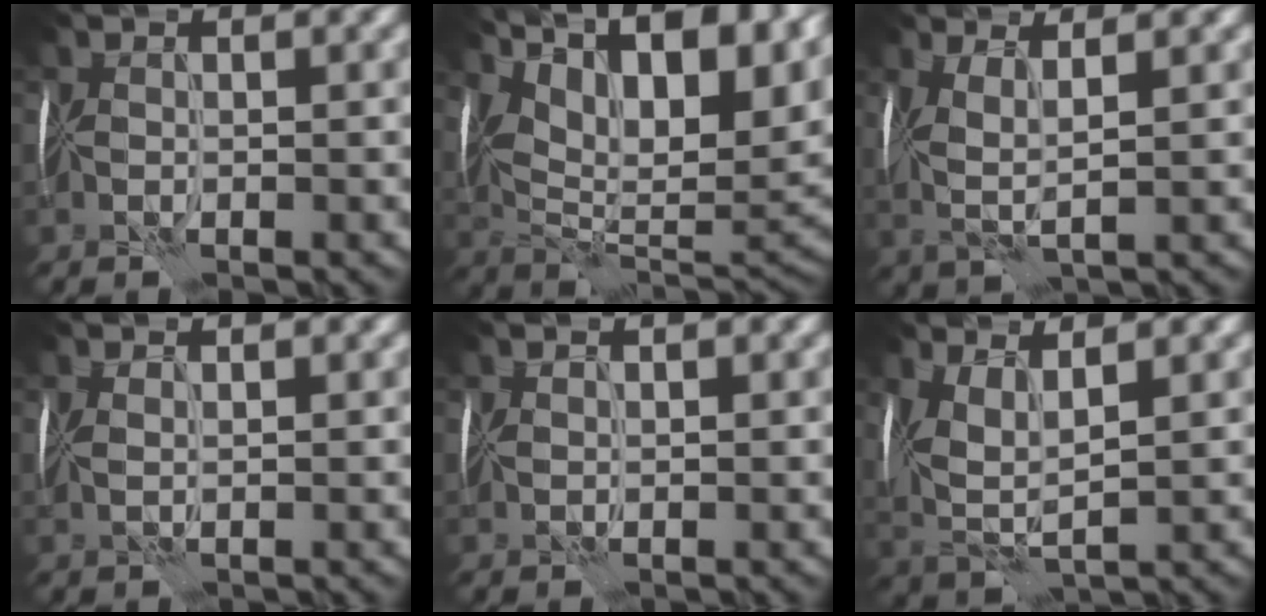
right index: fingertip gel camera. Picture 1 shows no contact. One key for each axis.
{"total": 18.6, "fx": 9.2, "fy": 8.7, "fz": 13.6, "tx": -0.194, "ty": 0.051, "tz": 0.154}
{"total": 3.1, "fx": 1.1, "fy": 0.9, "fz": 2.8, "tx": -0.073, "ty": 0.002, "tz": 0.016}
{"total": 1.6, "fx": 1.3, "fy": 0.4, "fz": 0.7, "tx": -0.010, "ty": 0.007, "tz": 0.012}
{"total": 1.2, "fx": 1.2, "fy": 0.4, "fz": 0.1, "tx": -0.003, "ty": 0.004, "tz": 0.019}
{"total": 4.6, "fx": 1.9, "fy": 2.2, "fz": 3.6, "tx": -0.092, "ty": -0.001, "tz": 0.037}